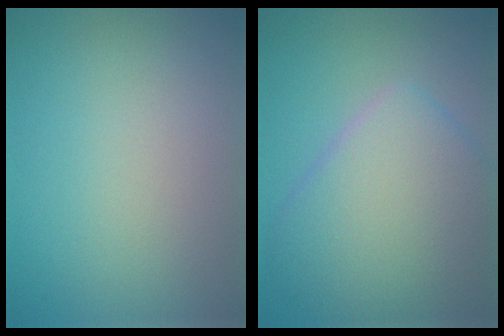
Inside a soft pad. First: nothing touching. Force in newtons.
{"total": 8.0, "press": 8.0, "slide": 0.3}